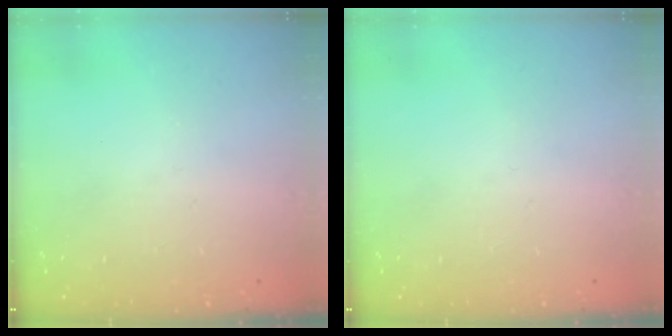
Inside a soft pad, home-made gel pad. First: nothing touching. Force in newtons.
{"total": 0.0}